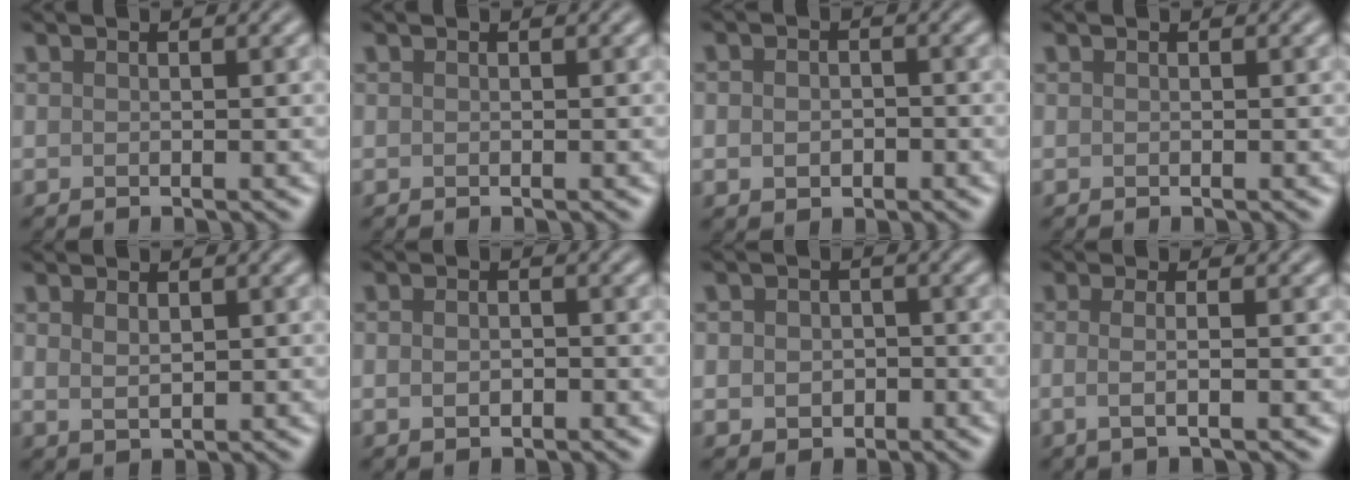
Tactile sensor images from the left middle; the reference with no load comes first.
{"total": 0.0}
{"total": 2.0, "force": [-0.4, 1.5, 1.2], "torque": [-0.015, -0.004, -0.006]}
{"total": 0.0}
{"total": 1.6, "force": [0.5, 1.0, 1.2], "torque": [-0.023, -0.003, 0.012]}
{"total": 1.8, "force": [-0.4, 1.2, 1.2], "torque": [-0.019, 0.000, -0.007]}
{"total": 3.0, "force": [-0.4, 2.6, 1.5], "torque": [-0.007, -0.006, -0.015]}
{"total": 2.8, "force": [-0.3, 1.0, 2.6], "torque": [-0.038, -0.002, -0.014]}